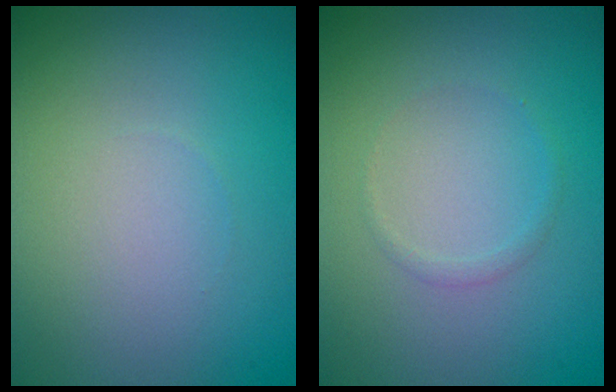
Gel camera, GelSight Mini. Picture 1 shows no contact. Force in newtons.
{"total": 0.6, "press": 0.6, "slide": 0.0}